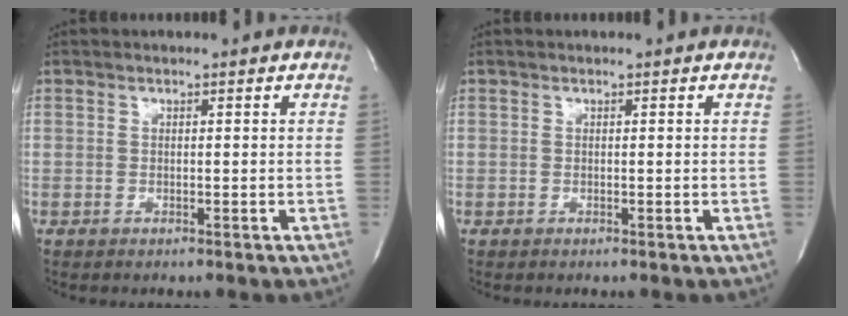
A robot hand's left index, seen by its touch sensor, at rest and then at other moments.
{"total": 0.0}